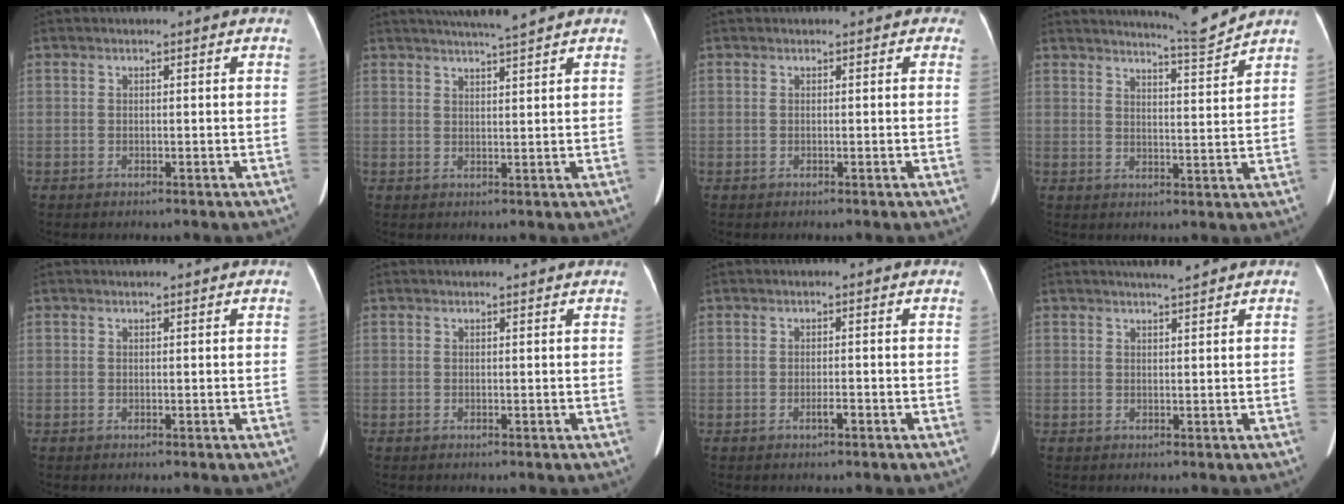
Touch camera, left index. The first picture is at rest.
{"total": 6.2, "force": [5.4, -0.7, 2.9], "torque": [-0.049, 0.011, 0.082]}
{"total": 0.5, "force": [0.2, 0.5, 0.1], "torque": [0.009, 0.000, -0.004]}
{"total": 5.8, "force": [5.6, -1.6, 0.6], "torque": [-0.024, -0.028, 0.087]}
{"total": 1.2, "force": [1.0, 0.2, 0.6], "torque": [-0.004, 0.016, 0.013]}
{"total": 1.2, "force": [1.2, 0.0, 0.2], "torque": [-0.005, 0.006, 0.015]}
{"total": 1.1, "force": [-0.8, 0.1, 0.8], "torque": [-0.017, -0.002, -0.012]}
{"total": 2.6, "force": [2.3, -0.1, 1.3], "torque": [-0.015, 0.005, 0.037]}